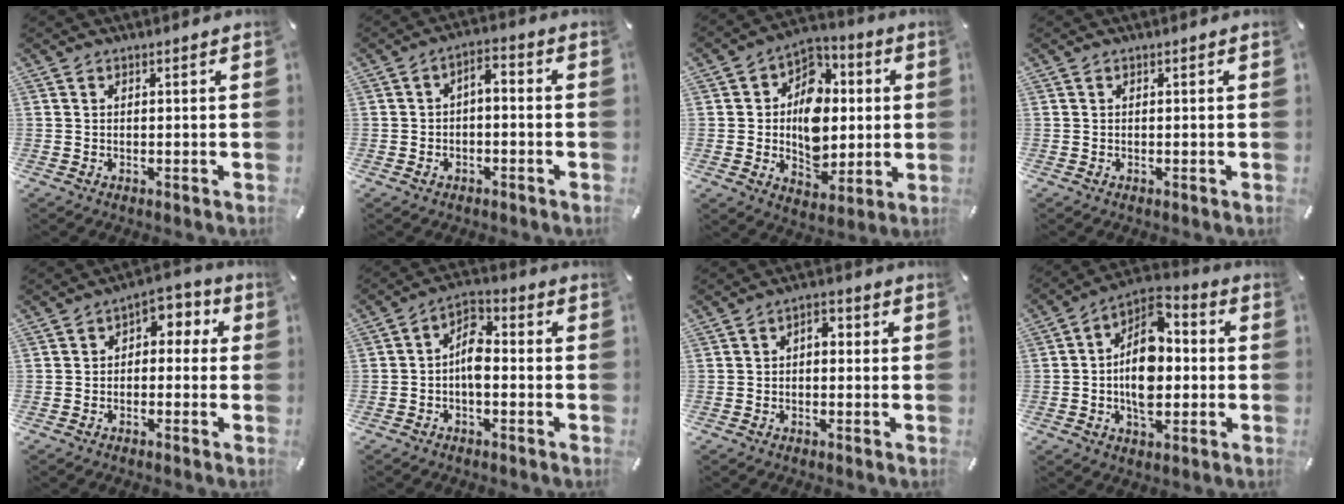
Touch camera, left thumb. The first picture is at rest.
{"total": 4.3, "force": [-2.1, 2.4, 2.9], "torque": [-0.042, 0.017, -0.042]}
{"total": 13.5, "force": [-0.7, 11.2, 7.6], "torque": [-0.112, 0.004, -0.007]}
{"total": 0.0}
{"total": 4.3, "force": [-0.8, 3.5, 2.4], "torque": [-0.030, 0.011, -0.023]}
{"total": 7.6, "force": [-2.1, 4.3, 5.9], "torque": [-0.112, 0.023, -0.037]}
{"total": 3.4, "force": [-0.9, 2.2, 2.4], "torque": [-0.039, 0.013, -0.022]}
{"total": 13.8, "force": [-1.2, 9.1, 10.3], "torque": [-0.196, -0.003, -0.022]}